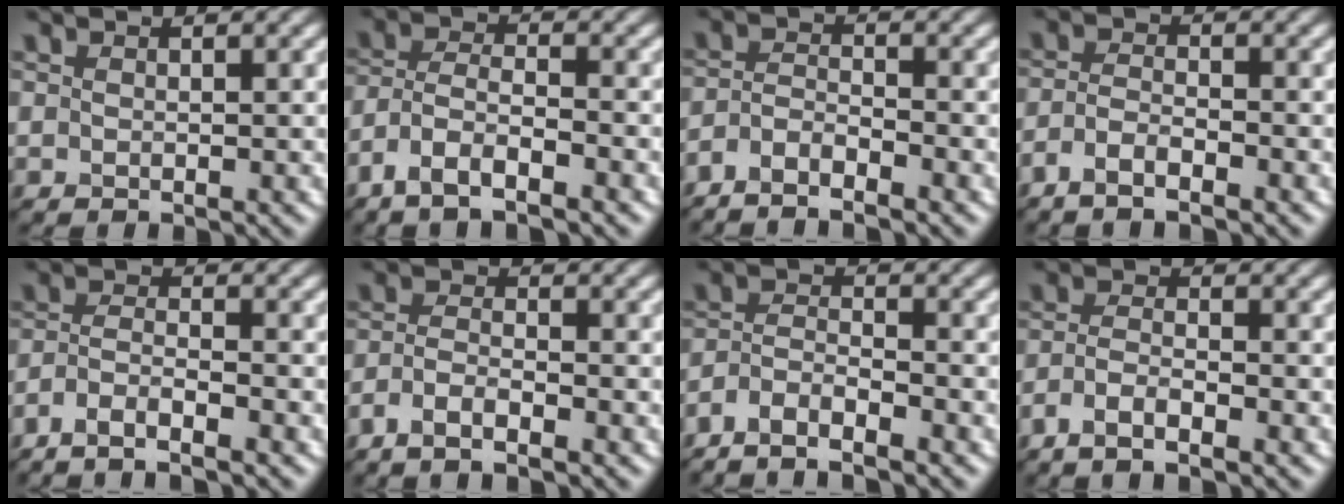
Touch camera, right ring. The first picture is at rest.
{"total": 5.1, "force": [-3.5, 1.5, 3.4], "torque": [-0.067, -0.001, -0.072]}
{"total": 3.2, "force": [-2.6, 0.7, 1.7], "torque": [-0.035, -0.001, -0.057]}
{"total": 2.7, "force": [-2.0, 0.7, 1.8], "torque": [-0.038, 0.000, -0.046]}
{"total": 3.7, "force": [-2.8, 0.6, 2.3], "torque": [-0.044, 0.001, -0.061]}
{"total": 3.0, "force": [-2.1, 0.8, 2.1], "torque": [-0.045, -0.001, -0.049]}
{"total": 4.2, "force": [-3.6, 0.9, 2.1], "torque": [-0.039, -0.003, -0.074]}
{"total": 3.2, "force": [-2.2, 0.8, 2.3], "torque": [-0.048, -0.001, -0.050]}